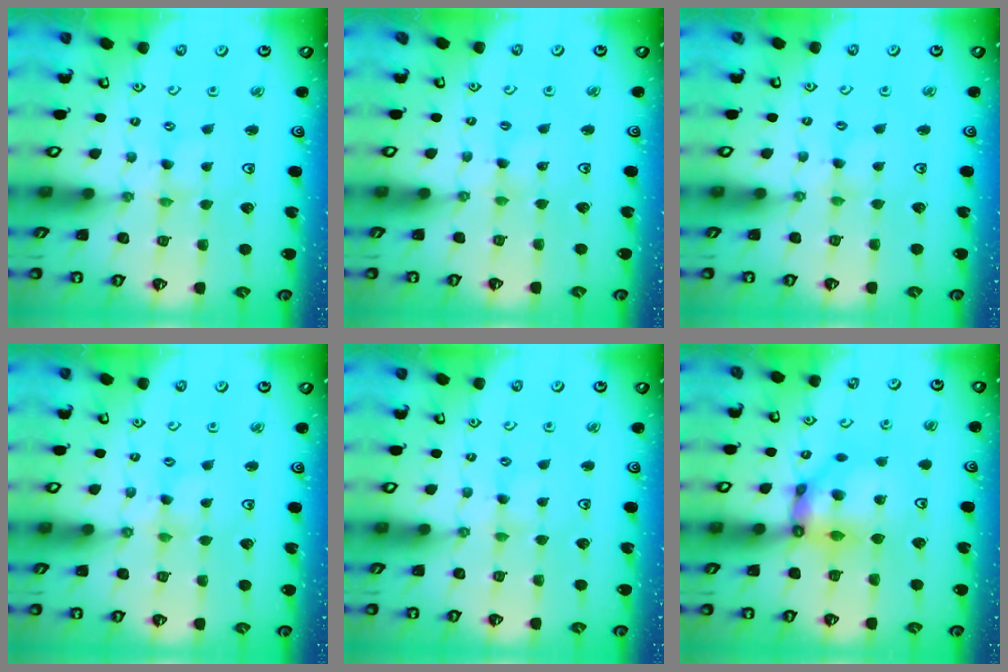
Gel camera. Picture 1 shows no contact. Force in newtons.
{"total": 2.0, "press": 1.9, "slide": 0.3}
{"total": 1.7, "press": 1.6, "slide": 0.3}
{"total": 1.2, "press": 1.2, "slide": 0.3}
{"total": 1.6, "press": 1.5, "slide": 0.4}
{"total": 11.0, "press": 11.0, "slide": 1.0}